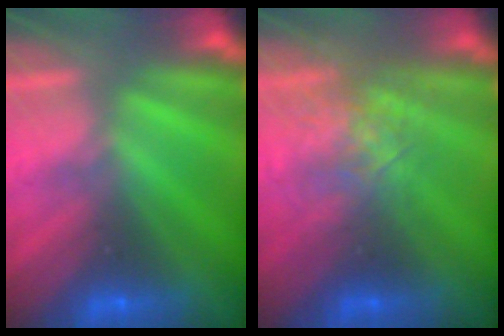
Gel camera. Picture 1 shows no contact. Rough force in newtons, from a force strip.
{"total": 2.6}